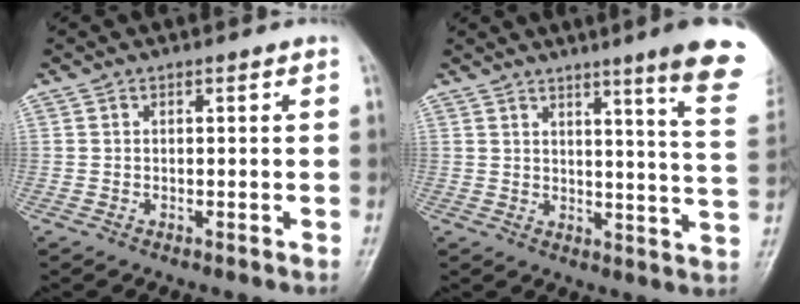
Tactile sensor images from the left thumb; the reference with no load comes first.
{"total": 15.4, "force": [10.2, 0.2, 11.5], "torque": [-0.126, -0.066, 0.113]}